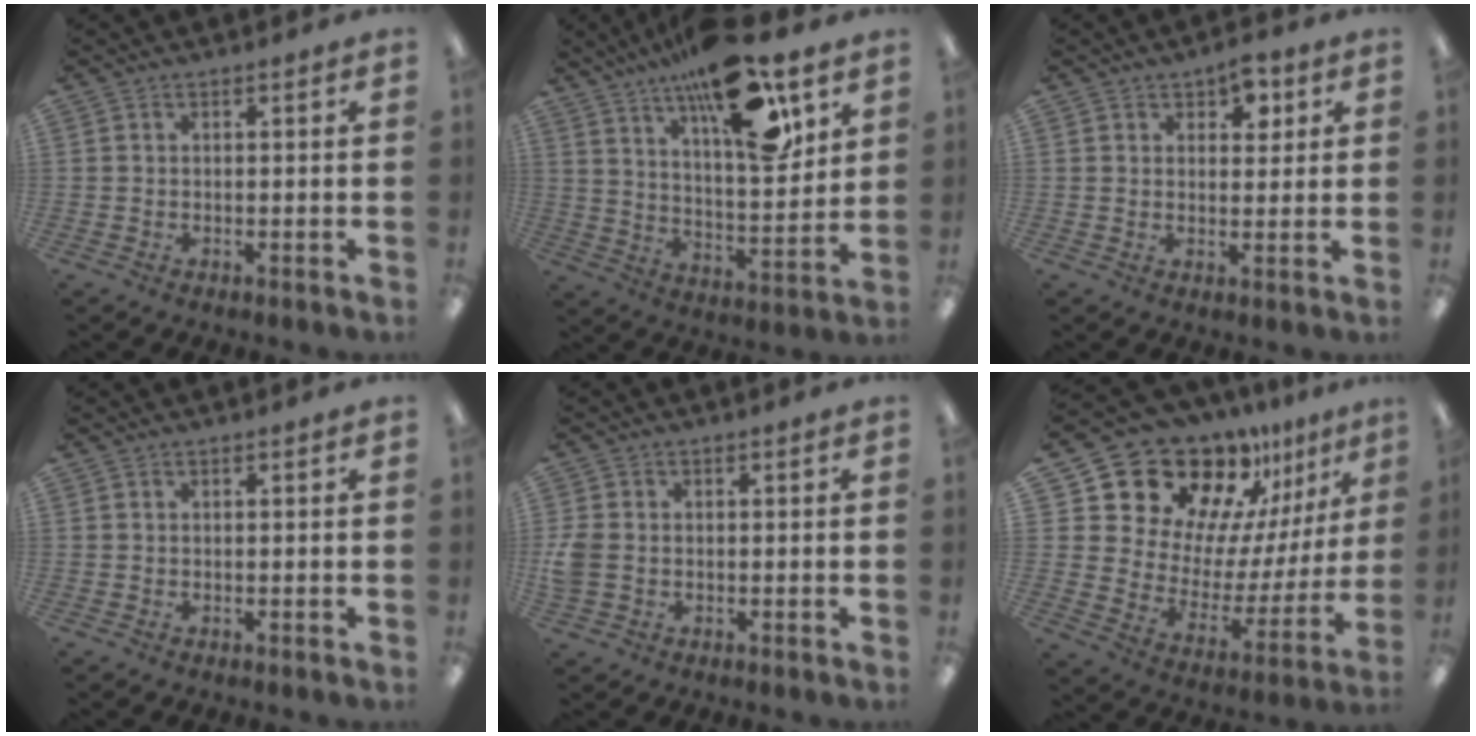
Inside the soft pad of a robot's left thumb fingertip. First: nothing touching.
{"total": 21.9, "force": [13.8, 7.2, 15.4], "torque": [-0.236, -0.076, 0.225]}
{"total": 5.5, "force": [3.1, 3.6, 2.9], "torque": [-0.032, -0.002, 0.051]}
{"total": 0.0}
{"total": 4.8, "force": [-0.4, 3.8, 2.9], "torque": [-0.062, 0.005, -0.005]}
{"total": 20.4, "force": [17.6, 9.2, 4.9], "torque": [-0.102, -0.148, 0.323]}